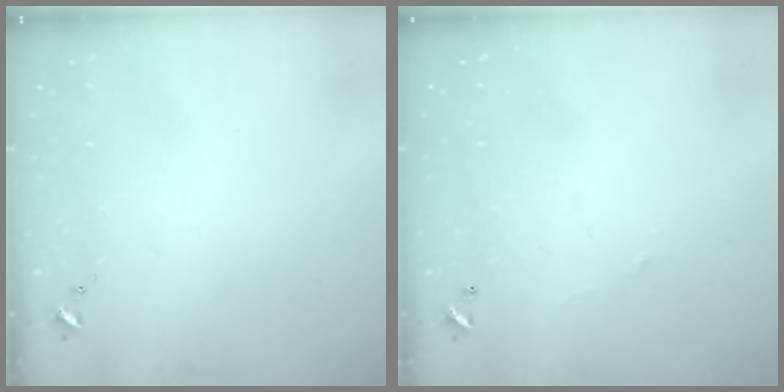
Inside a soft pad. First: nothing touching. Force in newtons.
{"total": 3.7, "press": 3.7, "slide": 0.2}